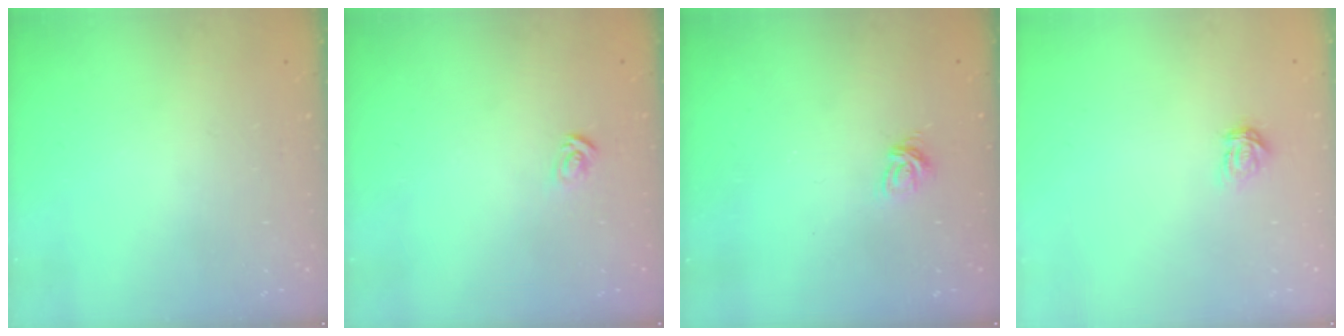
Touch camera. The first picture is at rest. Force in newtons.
{"total": 2.7, "press": 2.7, "slide": 0.3}
{"total": 5.6, "press": 5.6, "slide": 0.4}
{"total": 3.5, "press": 3.5, "slide": 0.4}